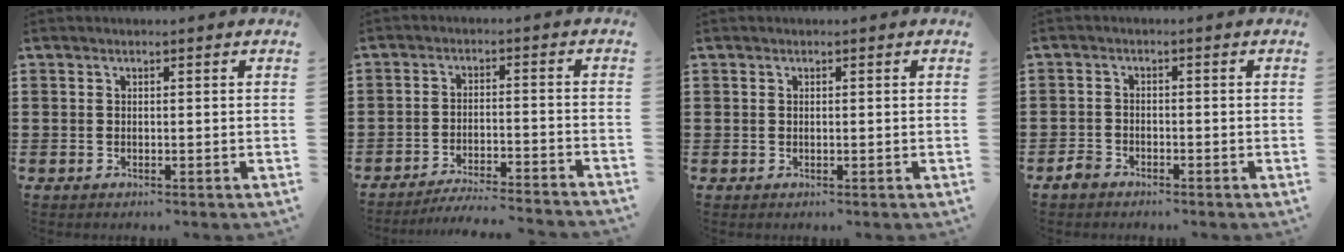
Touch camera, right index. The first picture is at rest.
{"total": 4.3, "force": [-4.2, -0.4, 1.1], "torque": [-0.022, -0.007, -0.083]}
{"total": 0.0}
{"total": 1.9, "force": [-1.6, 1.0, 0.4], "torque": [-0.018, 0.001, -0.034]}